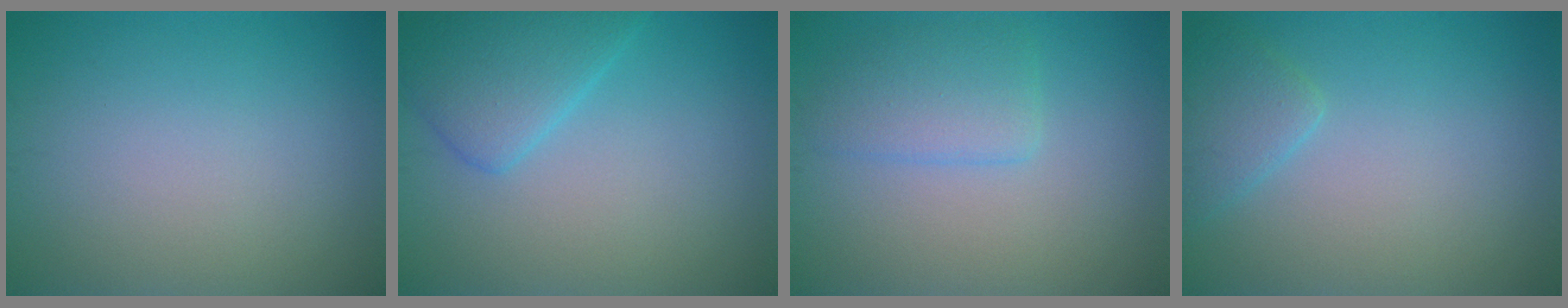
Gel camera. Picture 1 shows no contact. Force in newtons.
{"total": 4.0, "press": 4.0, "slide": 0.3}
{"total": 2.9, "press": 2.8, "slide": 0.3}
{"total": 2.1, "press": 2.1, "slide": 0.1}